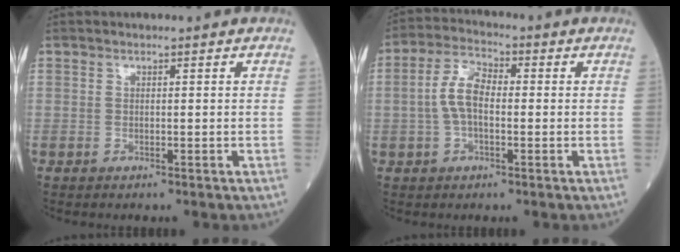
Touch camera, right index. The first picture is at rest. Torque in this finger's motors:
{"motor_torque": [0.72, -0.26, 0.35, 0.12]}